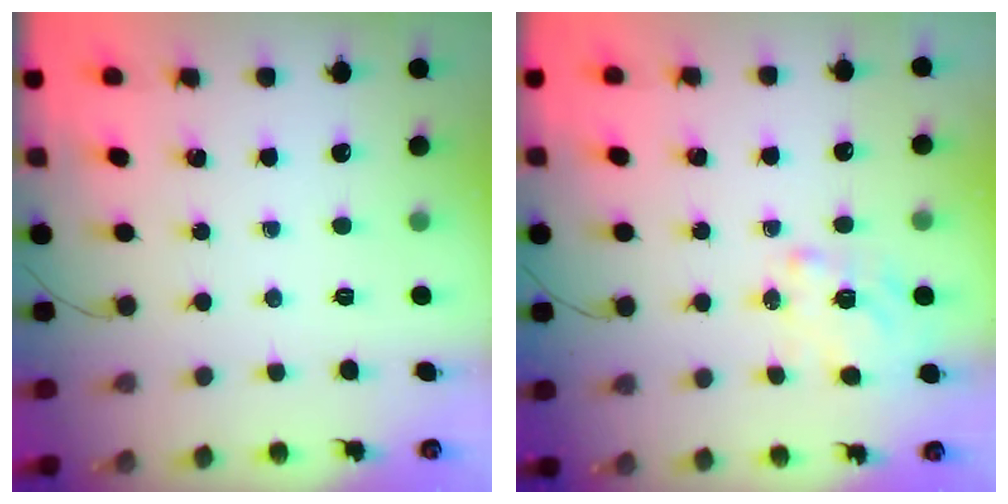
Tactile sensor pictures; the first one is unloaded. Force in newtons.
{"total": 2.3, "press": 2.3, "slide": 0.4}